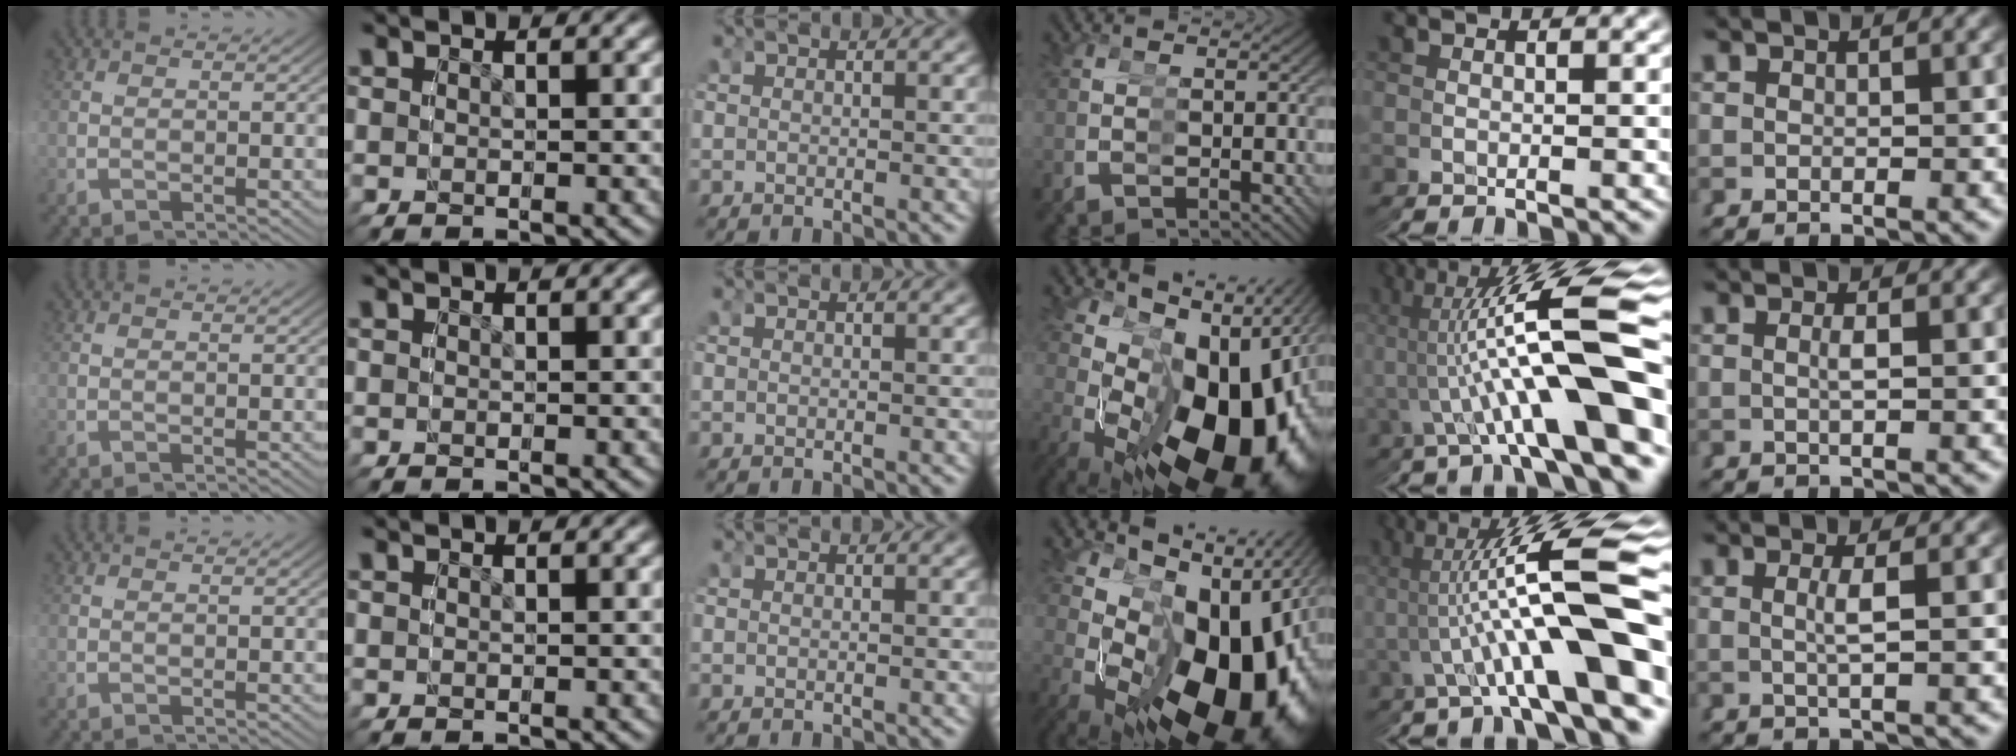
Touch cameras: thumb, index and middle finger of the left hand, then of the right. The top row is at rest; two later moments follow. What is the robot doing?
{"motion": "grasp_and_lifting", "object": "legos"}